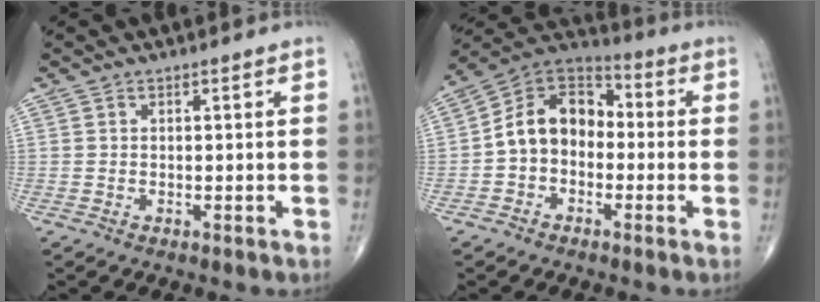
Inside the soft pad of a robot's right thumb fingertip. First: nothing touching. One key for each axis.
{"total": 11.8, "fx": -1.5, "fy": 8.7, "fz": 7.7, "tx": -0.107, "ty": 0.043, "tz": -0.045}